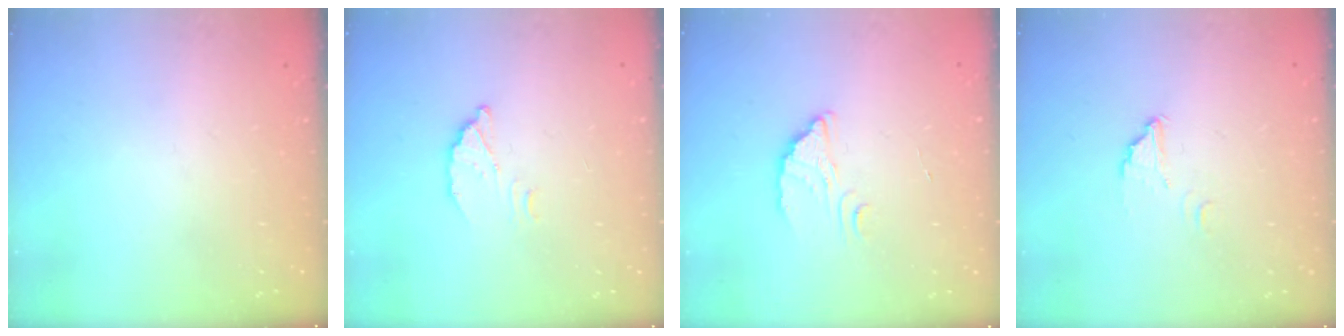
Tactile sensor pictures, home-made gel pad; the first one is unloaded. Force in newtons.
{"total": 3.7, "press": 3.7, "slide": 0.2}
{"total": 2.6, "press": 2.6, "slide": 0.1}
{"total": 4.7, "press": 4.7, "slide": 0.3}